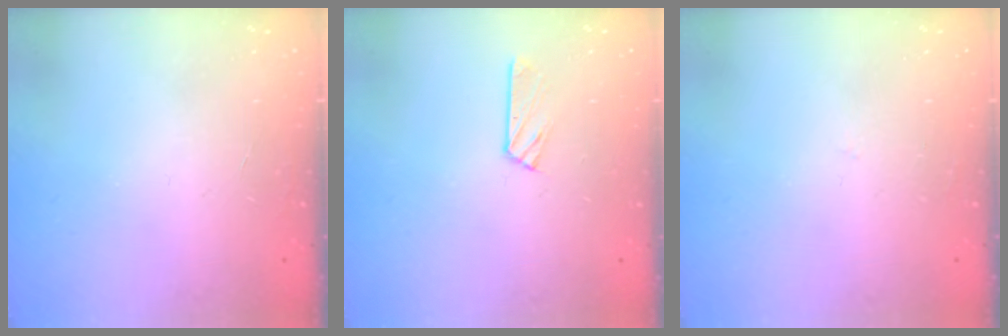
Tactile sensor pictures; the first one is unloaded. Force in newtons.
{"total": 2.9, "press": 2.9, "slide": 0.3}
{"total": 2.6, "press": 2.6, "slide": 0.2}